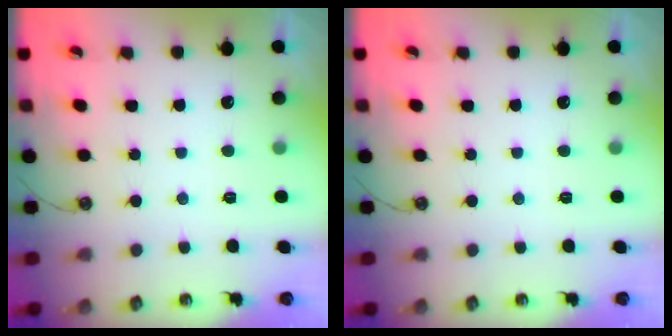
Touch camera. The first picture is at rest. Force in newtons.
{"total": 0.0}